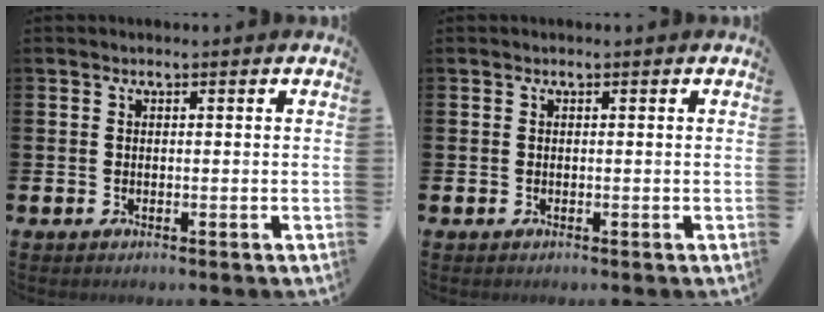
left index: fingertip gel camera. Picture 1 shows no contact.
{"total": 0.0}